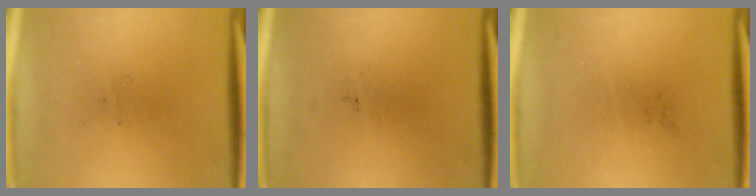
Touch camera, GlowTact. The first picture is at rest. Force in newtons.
{"total": 0.0}
{"total": 0.0}